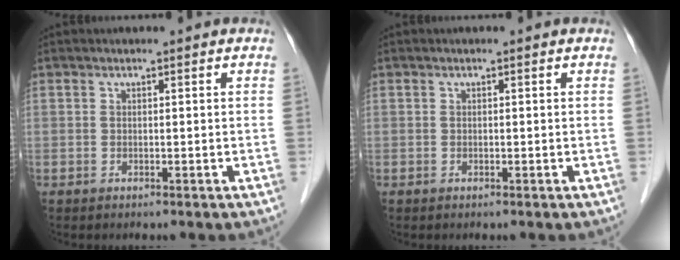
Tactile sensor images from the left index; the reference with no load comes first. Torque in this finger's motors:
{"motor_torque": [-0.26, 0.12, -0.03, -0.01]}